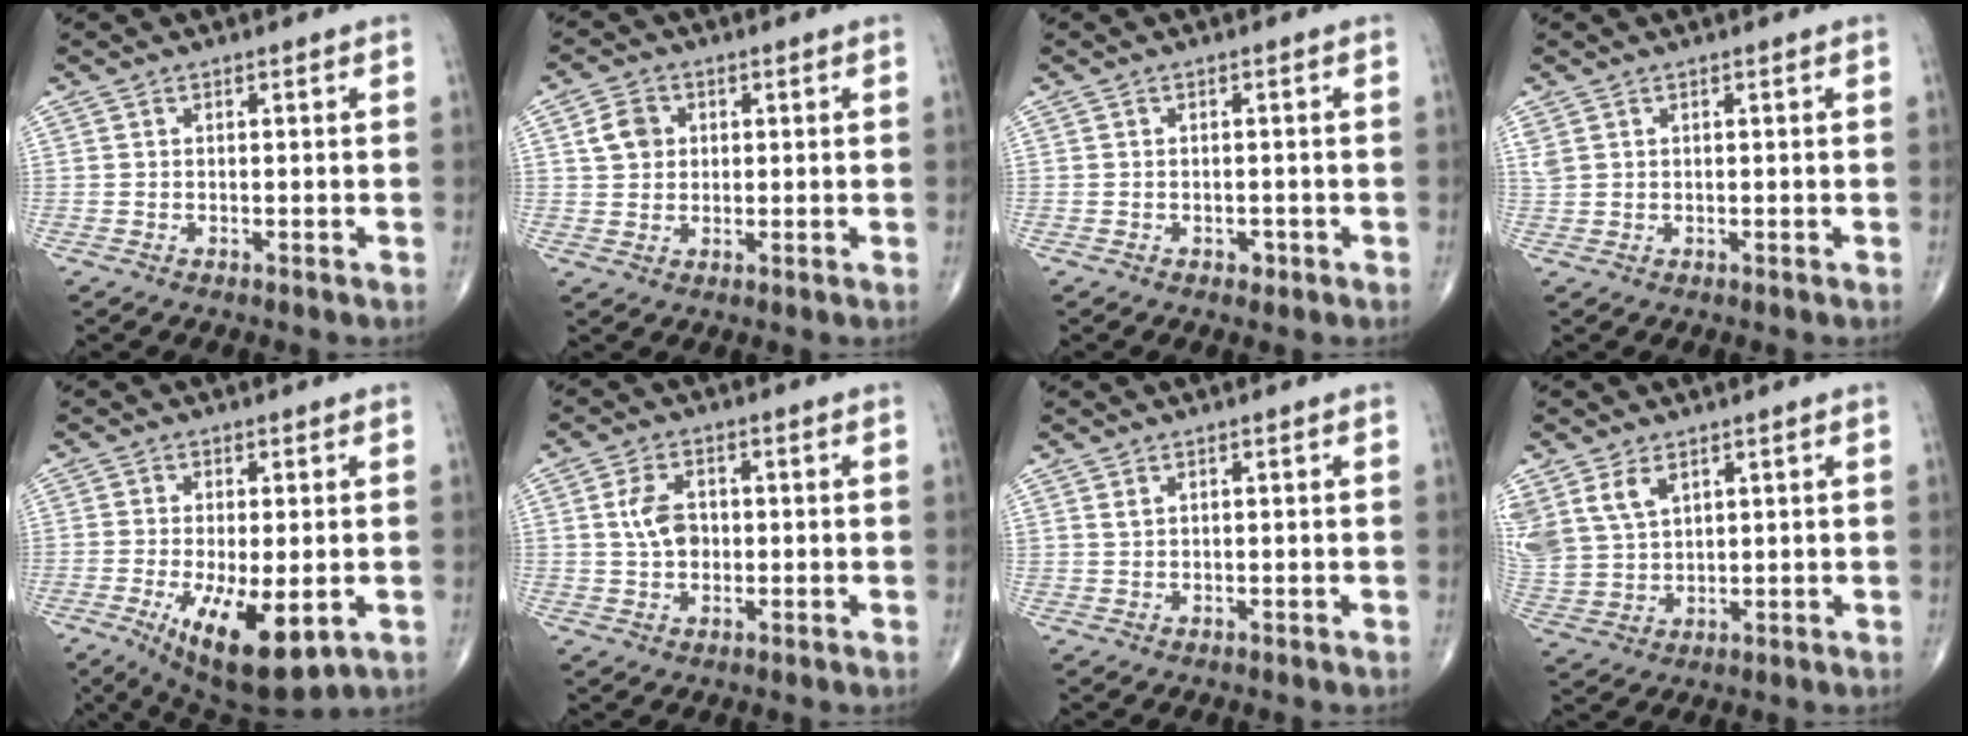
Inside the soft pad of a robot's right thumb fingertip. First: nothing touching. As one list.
[{"total": 4.9, "force": [1.3, 4.1, 2.4], "torque": [-0.028, 0.000, 0.020]}, {"total": 1.1, "force": [-0.6, 0.7, 0.5], "torque": [-0.002, 0.002, -0.009]}, {"total": 1.5, "force": [0.9, 1.0, 0.8], "torque": [-0.017, 0.007, 0.025]}, {"total": 13.0, "force": [-4.2, 4.8, 11.4], "torque": [-0.185, -0.024, -0.052]}, {"total": 5.8, "force": [0.6, 4.0, 4.2], "torque": [-0.071, 0.003, 0.009]}, {"total": 1.1, "force": [0.8, 0.5, 0.6], "torque": [-0.006, 0.000, 0.017]}, {"total": 10.4, "force": [5.2, 6.7, 6.0], "torque": [-0.128, -0.009, 0.121]}]